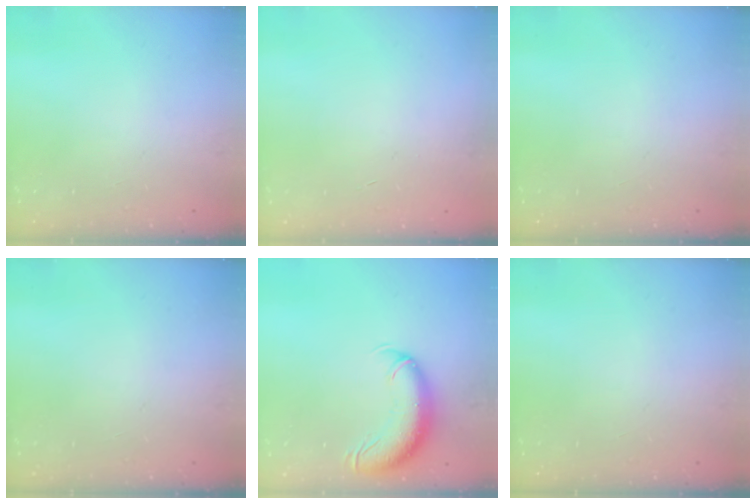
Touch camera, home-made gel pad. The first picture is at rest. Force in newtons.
{"total": 0.6, "press": 0.5, "slide": 0.2}
{"total": 0.0}
{"total": 0.0}
{"total": 11.9, "press": 11.6, "slide": 2.7}
{"total": 0.0}